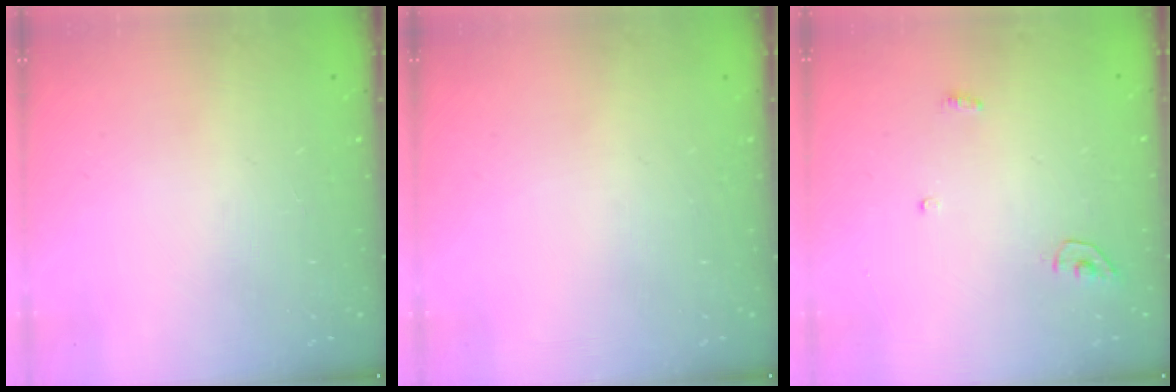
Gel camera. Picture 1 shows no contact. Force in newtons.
{"total": 0.0}
{"total": 3.5, "press": 3.5, "slide": 0.3}